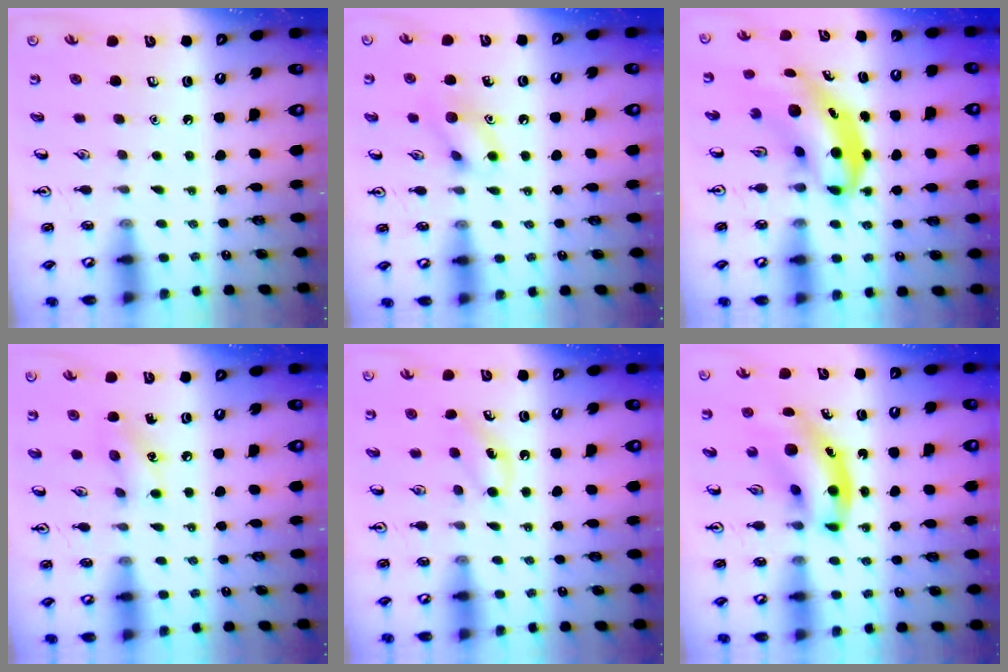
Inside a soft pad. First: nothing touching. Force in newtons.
{"total": 9.0, "press": 8.9, "slide": 0.6}
{"total": 6.2, "press": 6.0, "slide": 1.6}
{"total": 6.7, "press": 6.5, "slide": 1.5}
{"total": 5.4, "press": 5.0, "slide": 1.8}
{"total": 11.5, "press": 11.0, "slide": 3.1}